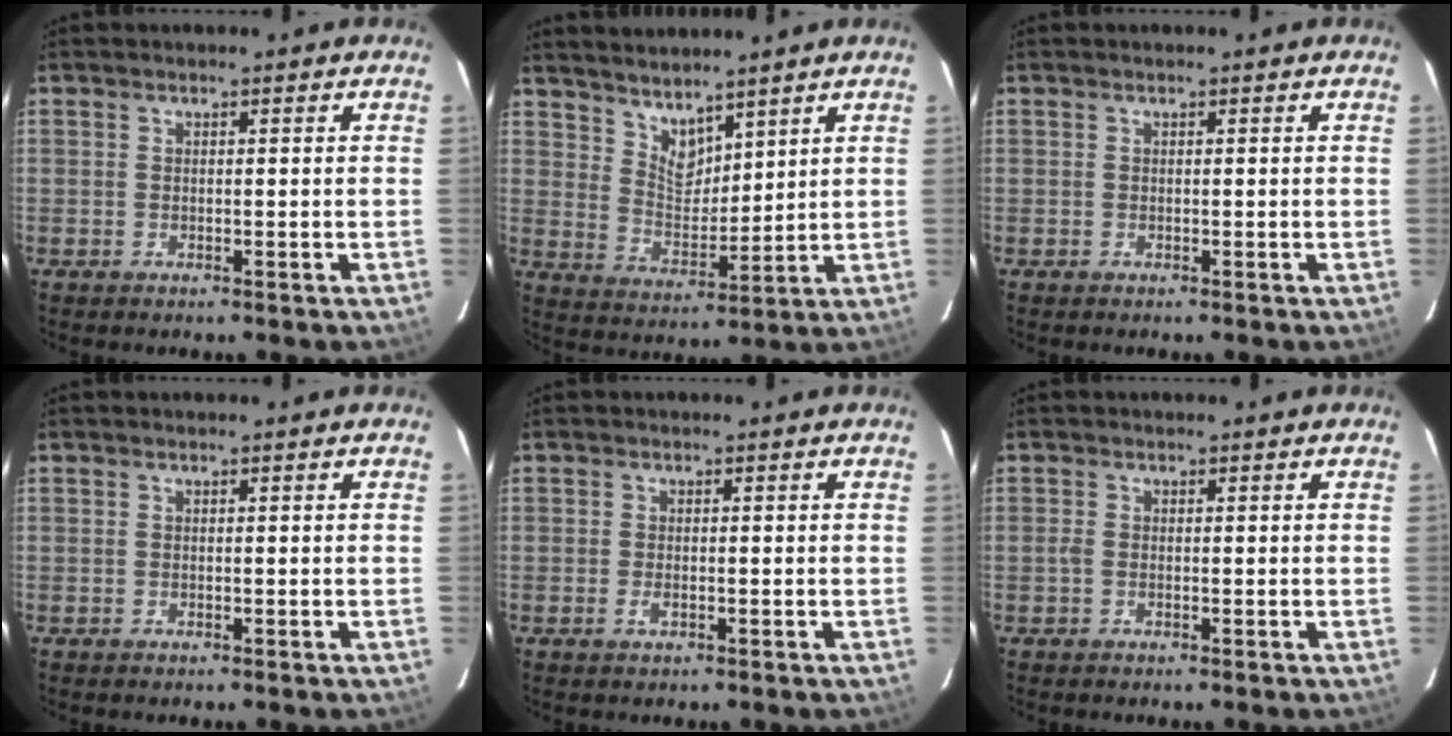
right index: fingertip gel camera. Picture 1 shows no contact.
{"total": 8.0, "force": [6.6, 3.1, 3.3], "torque": [-0.050, 0.001, 0.130]}
{"total": 0.0}
{"total": 0.0}
{"total": 1.4, "force": [-0.6, 0.7, 1.0], "torque": [-0.021, -0.001, -0.012]}
{"total": 0.7, "force": [-0.3, 0.4, 0.5], "torque": [-0.012, 0.002, -0.008]}